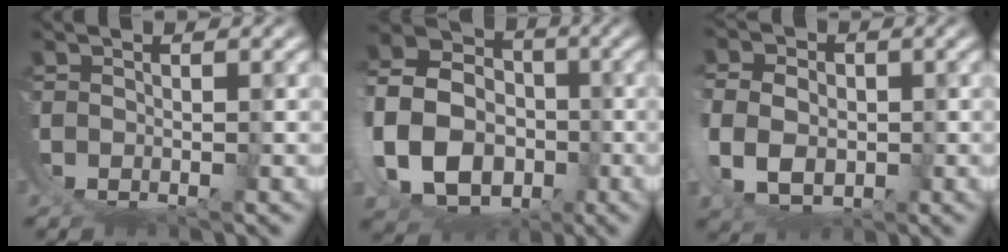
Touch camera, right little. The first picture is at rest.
{"total": 13.8, "force": [-0.6, 11.1, 8.2], "torque": [-0.165, -0.032, -0.013]}
{"total": 6.0, "force": [-0.7, 4.3, 4.2], "torque": [-0.085, -0.032, 0.008]}